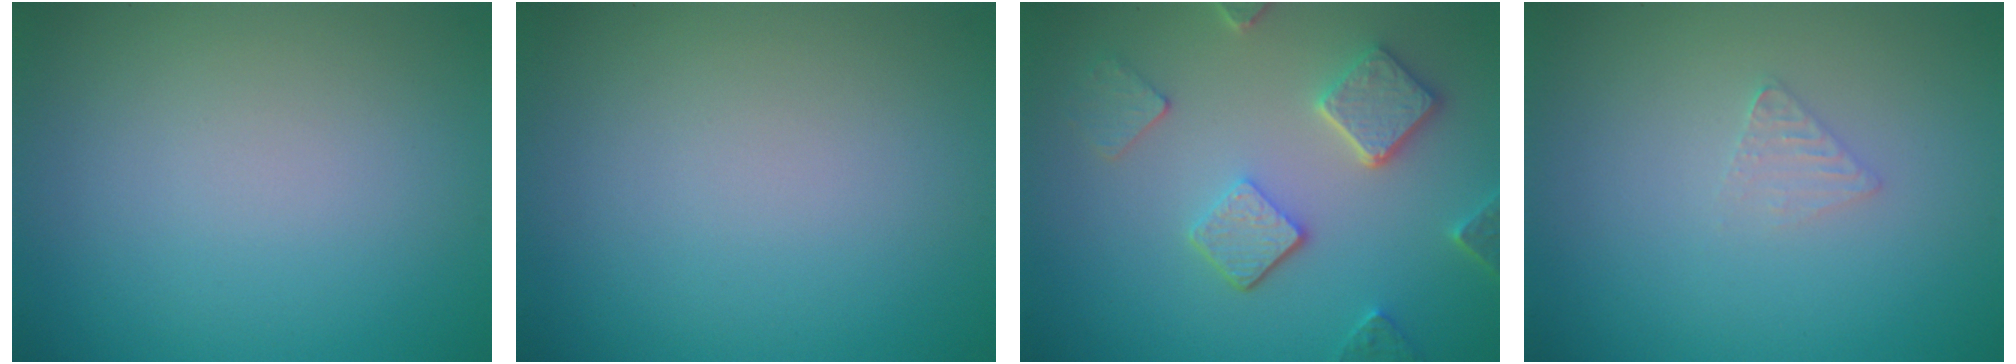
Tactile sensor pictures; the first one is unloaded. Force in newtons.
{"total": 0.0}
{"total": 5.0, "press": 3.9, "slide": 3.2}
{"total": 1.0, "press": 1.0, "slide": 0.1}